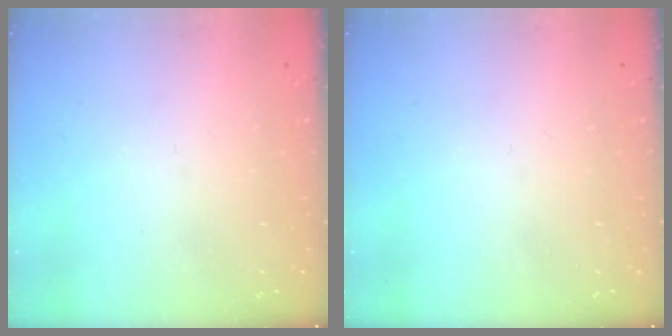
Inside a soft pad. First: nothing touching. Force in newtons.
{"total": 0.0}